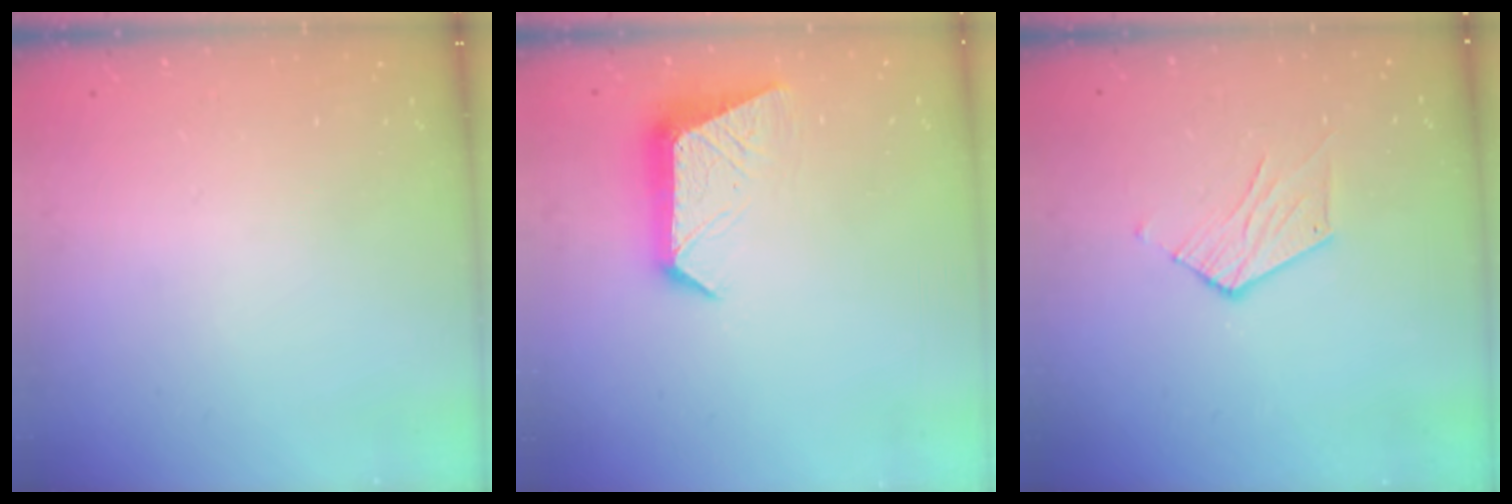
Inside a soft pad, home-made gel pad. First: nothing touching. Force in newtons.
{"total": 10.4, "press": 10.3, "slide": 1.1}
{"total": 5.4, "press": 5.4, "slide": 0.4}